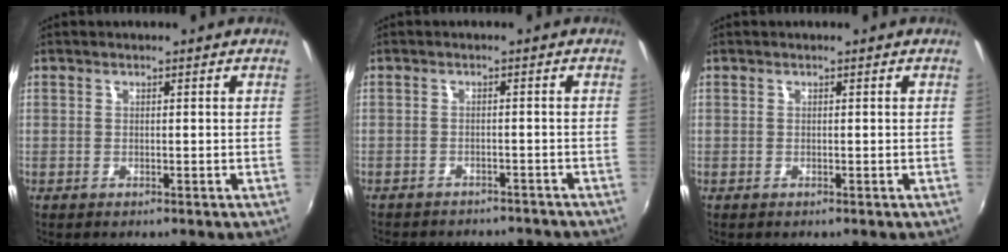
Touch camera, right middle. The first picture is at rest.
{"total": 9.9, "force": [-8.8, 3.1, 3.2], "torque": [-0.077, -0.013, -0.118]}
{"total": 0.0}